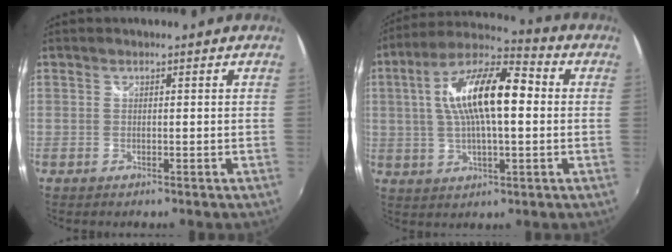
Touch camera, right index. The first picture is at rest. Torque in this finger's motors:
{"motor_torque": [0.74, 0.01, 1.05, 0.21]}